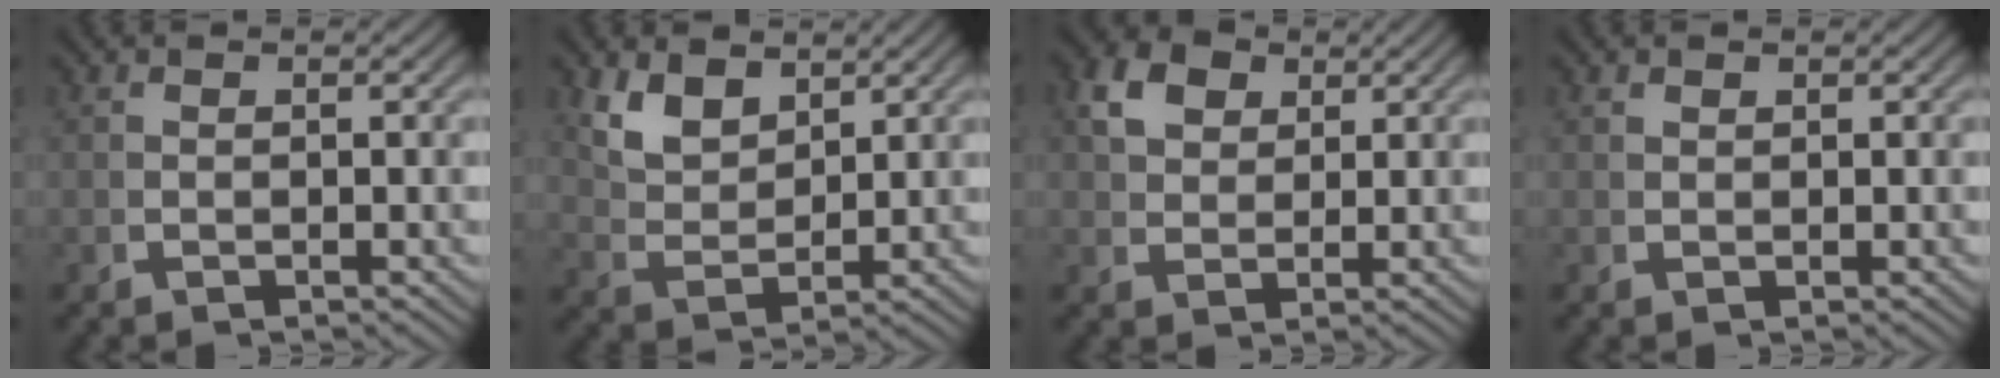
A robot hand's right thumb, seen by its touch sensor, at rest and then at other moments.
{"total": 4.5, "force": [2.7, 2.3, 2.8], "torque": [-0.064, -0.014, 0.066]}
{"total": 4.8, "force": [2.8, 3.0, 2.5], "torque": [-0.046, 0.000, 0.055]}
{"total": 0.8, "force": [0.7, -0.1, -0.1], "torque": [0.006, 0.002, 0.019]}